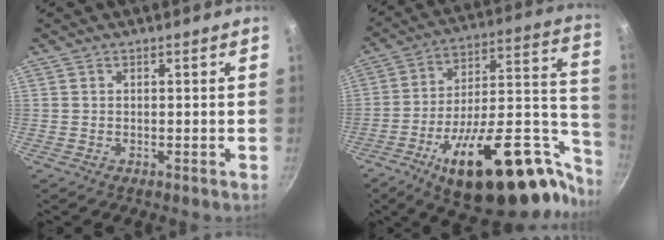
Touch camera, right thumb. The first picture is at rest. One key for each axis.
{"total": 34.0, "fx": -16.2, "fy": 14.3, "fz": 26.2, "tx": -0.320, "ty": 0.093, "tz": -0.236}